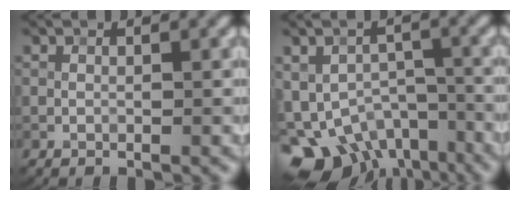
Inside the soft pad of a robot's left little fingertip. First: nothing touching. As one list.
[{"total": 10.3, "force": [-6.7, 5.9, 5.1], "torque": [-0.084, -0.018, -0.099]}]